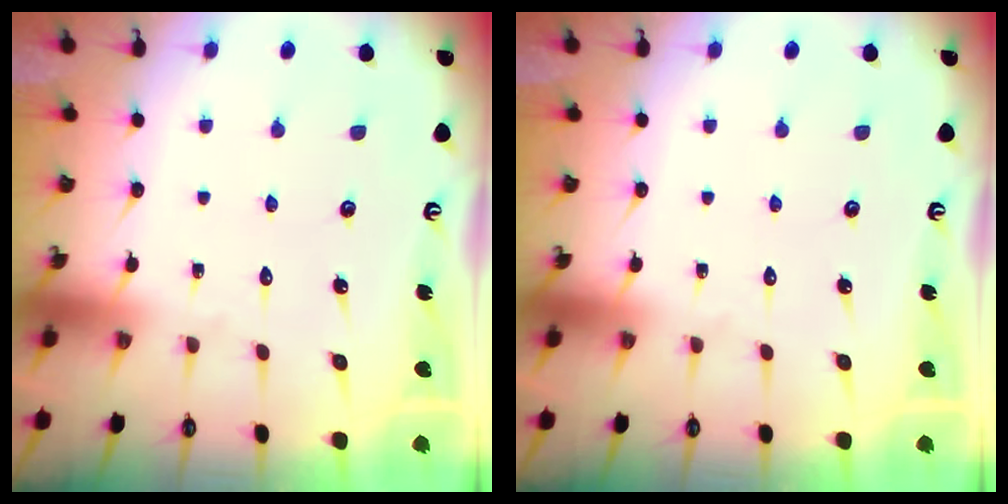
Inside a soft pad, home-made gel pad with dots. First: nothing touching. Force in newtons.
{"total": 0.0}